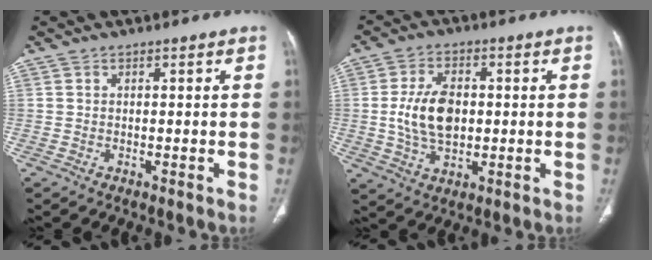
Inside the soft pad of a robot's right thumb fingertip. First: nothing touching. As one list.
[{"total": 10.1, "force": [0.2, 6.3, 8.0], "torque": [-0.142, 0.002, 0.007]}]